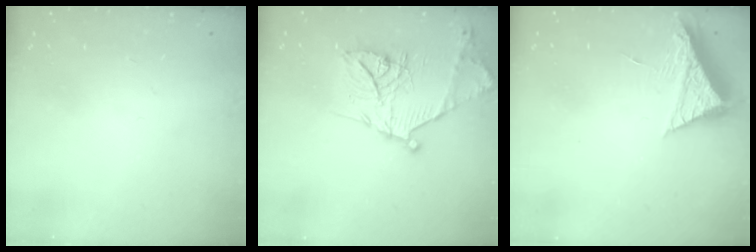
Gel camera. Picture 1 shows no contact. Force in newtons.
{"total": 19.6, "press": 19.6, "slide": 1.5}
{"total": 7.9, "press": 7.8, "slide": 0.7}